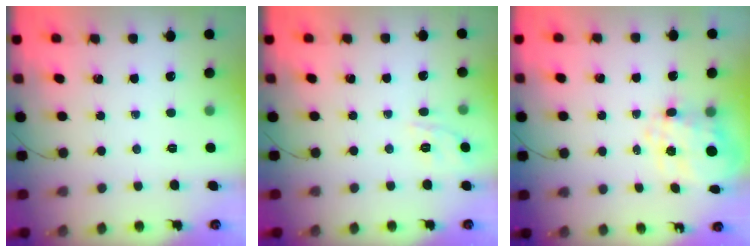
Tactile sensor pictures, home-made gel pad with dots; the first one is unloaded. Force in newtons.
{"total": 9.1, "press": 9.0, "slide": 1.7}
{"total": 10.3, "press": 10.2, "slide": 1.1}